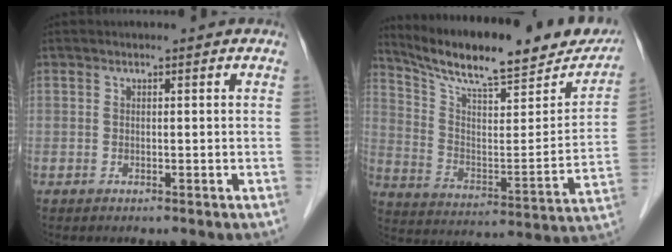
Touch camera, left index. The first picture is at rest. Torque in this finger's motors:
{"motor_torque": [-0.35, -0.54, 0.39, 0.09]}